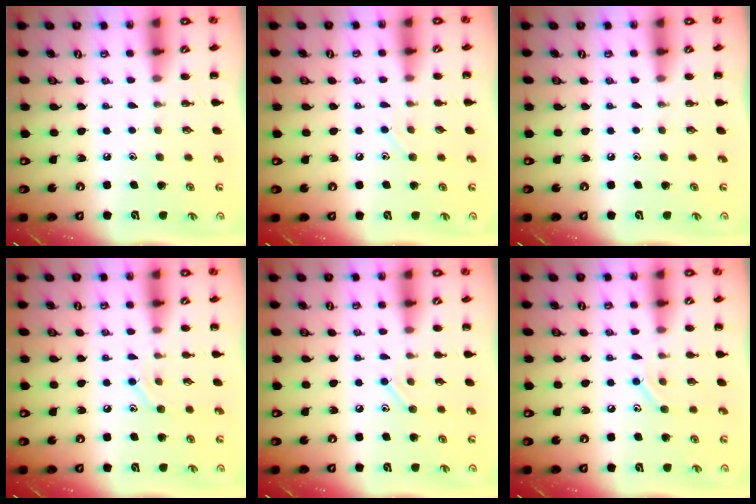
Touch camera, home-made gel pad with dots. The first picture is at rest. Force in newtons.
{"total": 3.8, "press": 3.7, "slide": 1.1}
{"total": 0.0}
{"total": 8.2, "press": 8.1, "slide": 1.5}
{"total": 6.7, "press": 6.5, "slide": 1.6}
{"total": 7.8, "press": 7.7, "slide": 1.5}